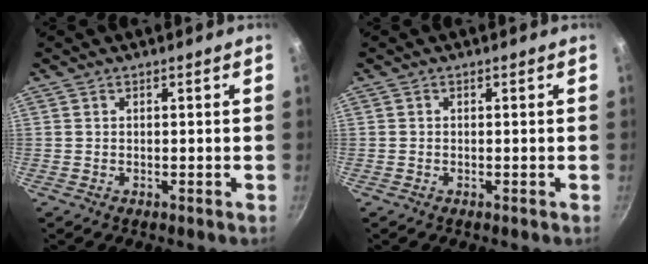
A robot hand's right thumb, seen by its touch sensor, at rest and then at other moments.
{"total": 0.0}